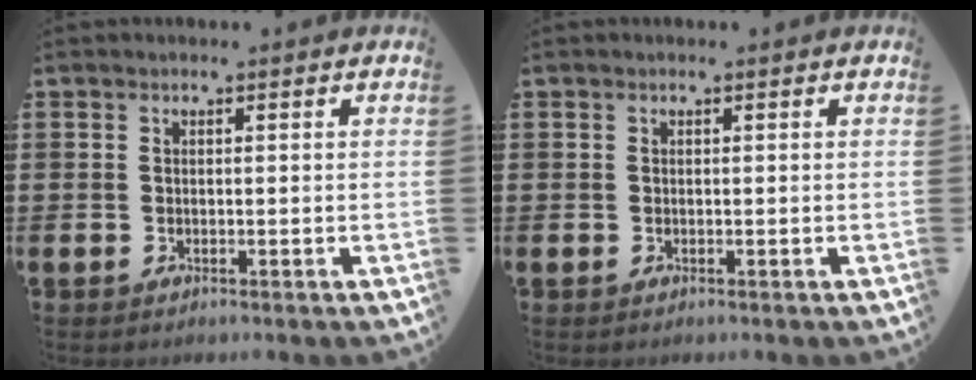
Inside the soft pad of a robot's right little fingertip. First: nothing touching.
{"total": 0.0}